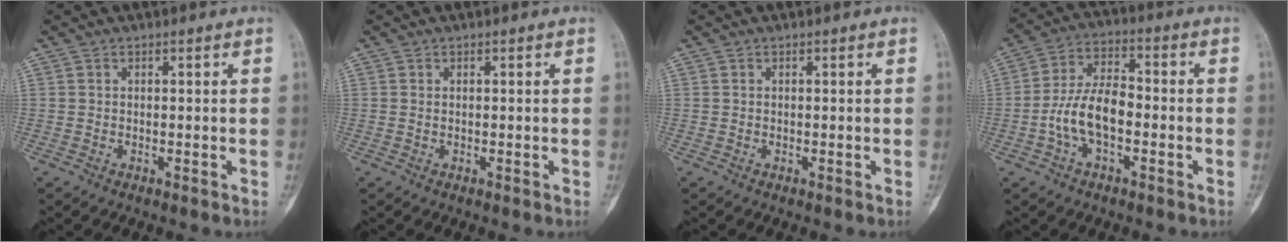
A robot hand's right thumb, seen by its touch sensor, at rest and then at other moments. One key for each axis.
{"total": 0.0}
{"total": 0.0}
{"total": 10.2, "fx": -2.5, "fy": 5.3, "fz": 8.4, "tx": -0.159, "ty": 0.036, "tz": -0.053}